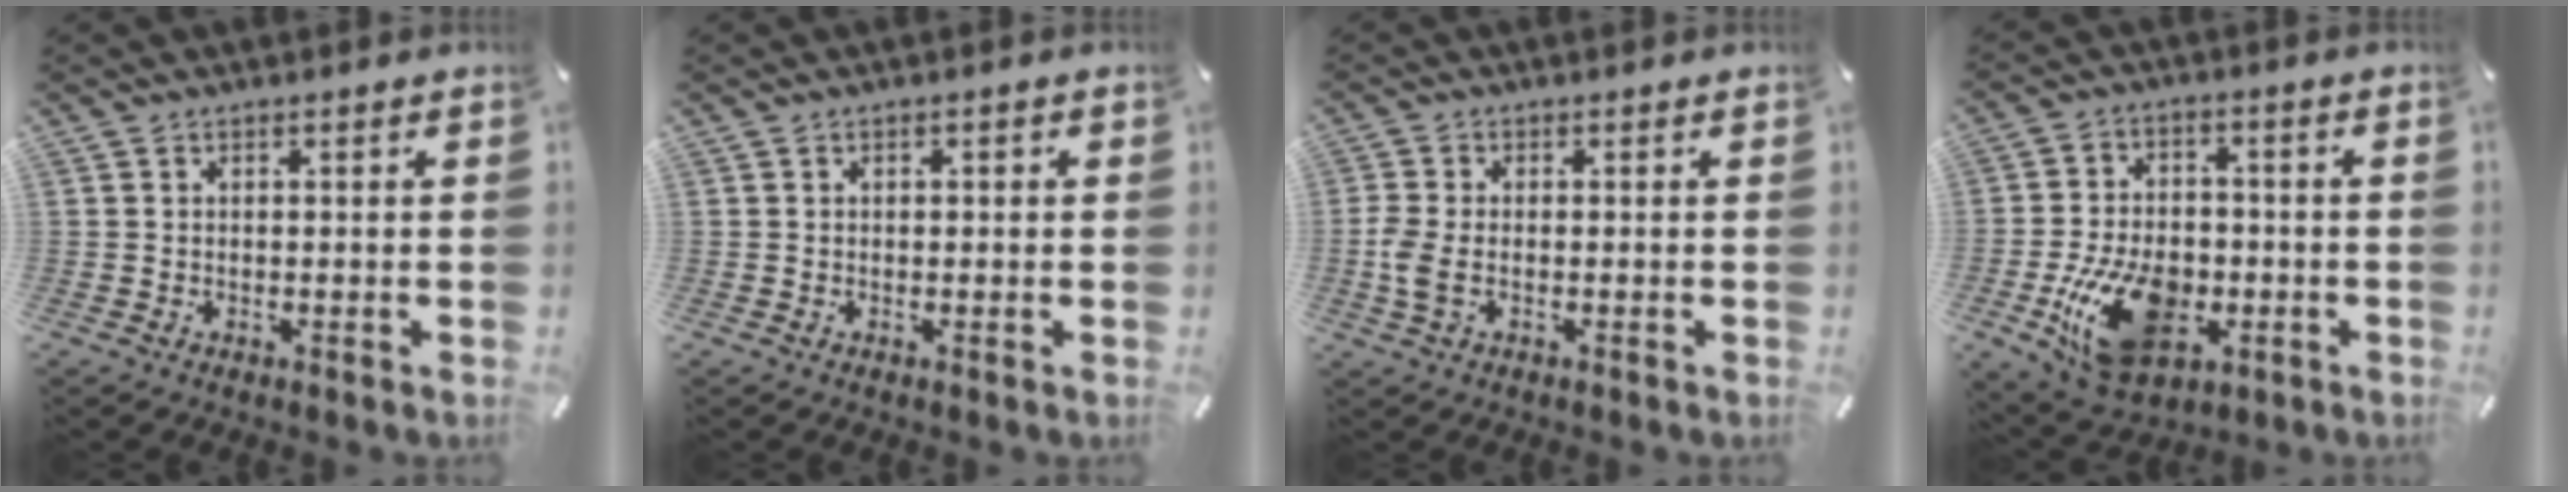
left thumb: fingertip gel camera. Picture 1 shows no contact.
{"total": 0.6, "force": [-0.1, 0.4, 0.4], "torque": [-0.008, 0.002, -0.003]}
{"total": 4.7, "force": [-0.8, 2.5, 3.8], "torque": [-0.090, -0.003, -0.017]}
{"total": 16.6, "force": [-4.7, 11.1, 11.4], "torque": [-0.221, 0.011, -0.076]}